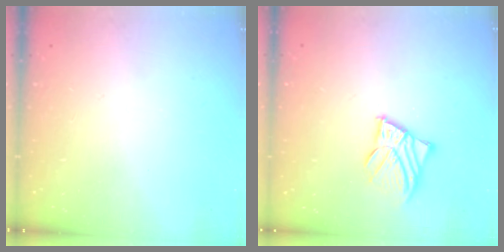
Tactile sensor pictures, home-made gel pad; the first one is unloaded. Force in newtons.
{"total": 7.6, "press": 7.5, "slide": 0.9}